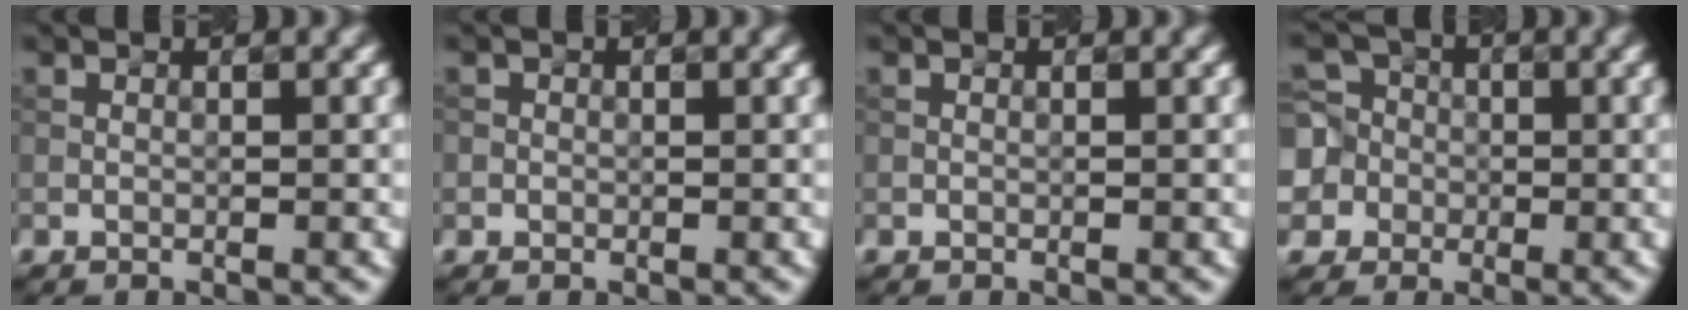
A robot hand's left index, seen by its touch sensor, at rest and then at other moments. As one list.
[{"total": 0.8, "force": [0.0, 0.8, 0.0], "torque": [0.008, -0.004, -0.003]}, {"total": 0.0}, {"total": 7.7, "force": [-0.6, 7.3, 2.3], "torque": [-0.059, 0.026, -0.047]}]